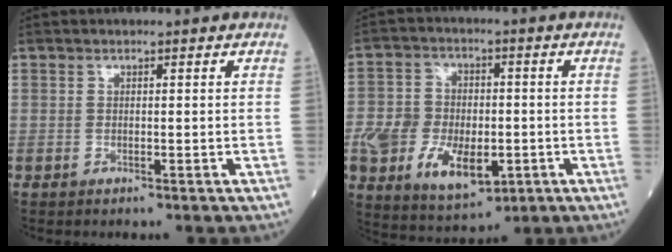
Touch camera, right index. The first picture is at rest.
{"total": 12.5, "force": [-3.4, 7.3, 9.5], "torque": [-0.179, 0.001, -0.047]}